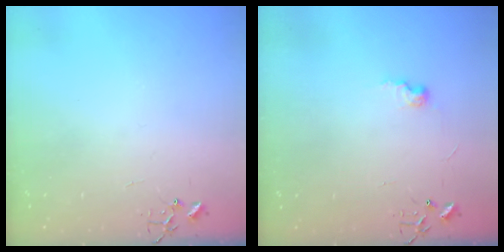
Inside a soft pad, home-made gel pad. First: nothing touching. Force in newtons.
{"total": 7.0, "press": 7.0, "slide": 0.6}